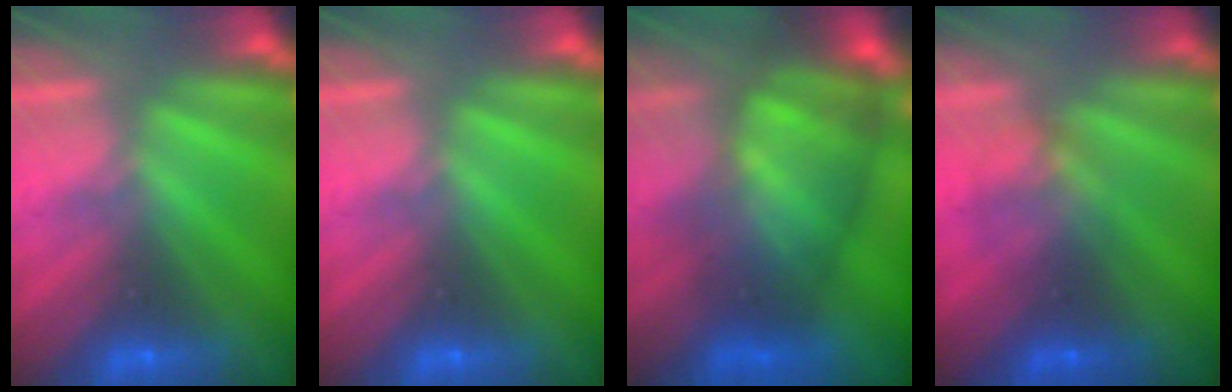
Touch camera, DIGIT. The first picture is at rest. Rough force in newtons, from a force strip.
{"total": 0.0}
{"total": 7.9}
{"total": 1.6}